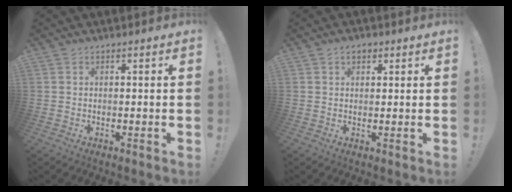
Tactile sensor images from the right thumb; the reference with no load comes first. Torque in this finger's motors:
{"motor_torque": [0.04, 0.19, 0.06, -0.07, 0.00]}